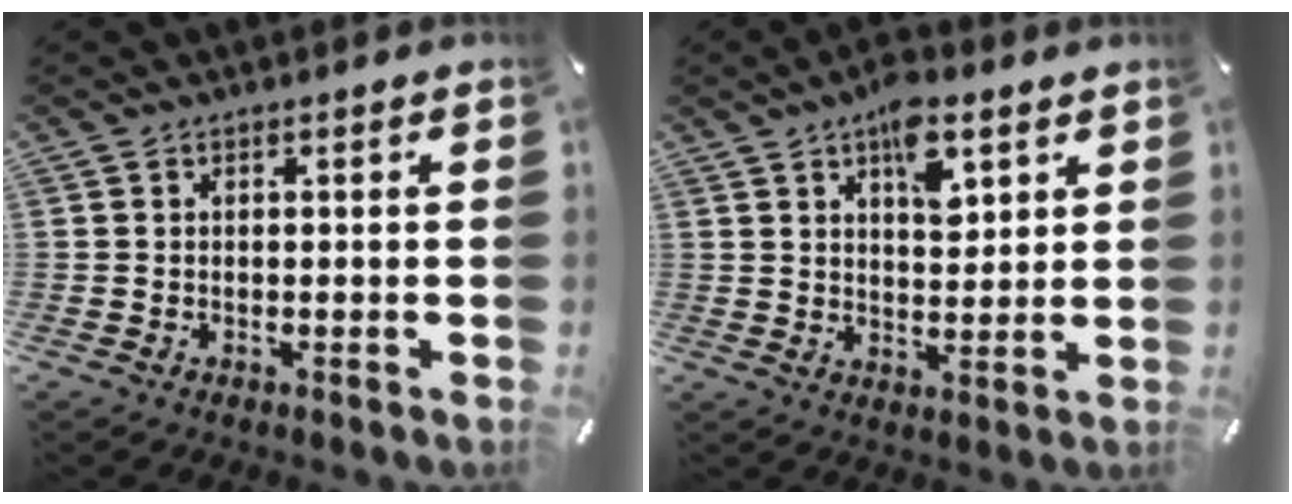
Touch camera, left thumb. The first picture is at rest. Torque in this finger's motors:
{"motor_torque": [1.65, 1.81, 0.98, -1.03, 0.25]}